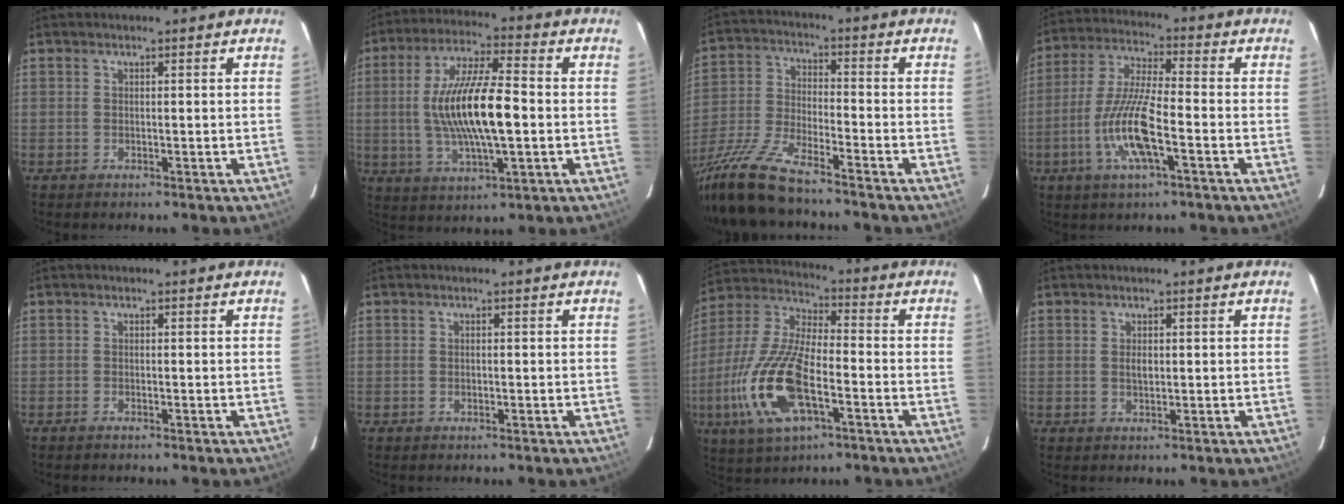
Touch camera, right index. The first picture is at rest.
{"total": 15.3, "force": [-0.8, 4.1, 14.7], "torque": [-0.281, 0.002, -0.012]}
{"total": 15.2, "force": [-12.7, 2.2, 8.0], "torque": [-0.176, -0.033, -0.243]}
{"total": 12.5, "force": [-4.5, 2.0, 11.5], "torque": [-0.243, -0.006, -0.089]}
{"total": 0.7, "force": [-0.6, 0.1, 0.2], "torque": [-0.004, -0.003, -0.014]}
{"total": 0.9, "force": [-0.3, 0.7, 0.4], "torque": [-0.008, 0.000, -0.006]}
{"total": 18.7, "force": [-6.4, 7.4, 15.9], "torque": [-0.349, -0.016, -0.124]}
{"total": 1.5, "force": [0.3, 0.9, 1.2], "torque": [-0.020, 0.001, 0.005]}